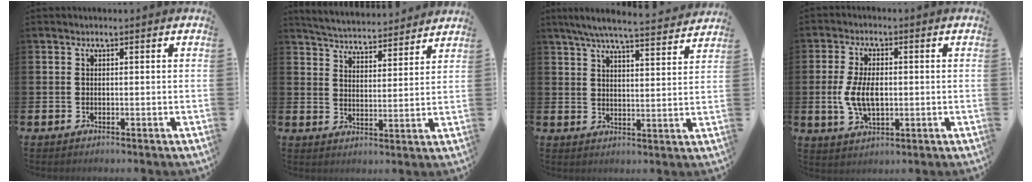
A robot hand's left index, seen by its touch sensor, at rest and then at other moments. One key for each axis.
{"total": 5.1, "fx": 5.0, "fy": 0.5, "fz": 0.2, "tx": -0.030, "ty": -0.037, "tz": 0.088}
{"total": 6.6, "fx": 6.2, "fy": 0.2, "fz": 2.2, "tx": -0.051, "ty": -0.040, "tz": 0.105}
{"total": 6.3, "fx": -0.2, "fy": 3.5, "fz": 5.2, "tx": -0.098, "ty": 0.001, "tz": -0.008}